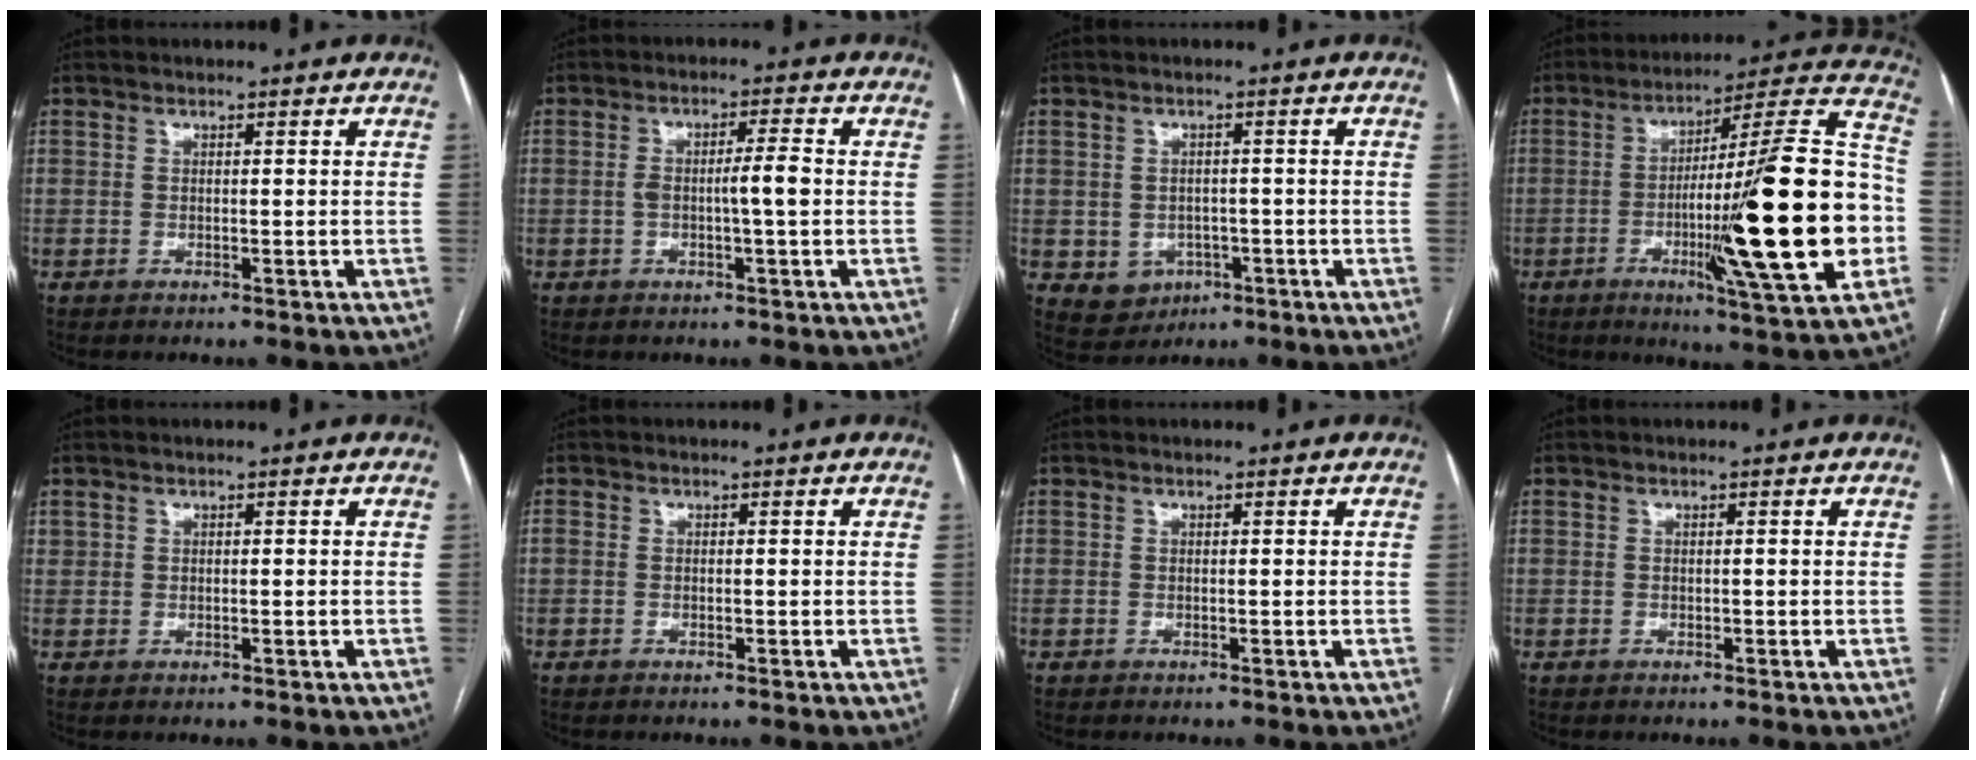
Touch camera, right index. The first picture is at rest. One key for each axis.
{"total": 4.4, "fx": -0.4, "fy": 0.2, "fz": 4.4, "tx": -0.079, "ty": 0.007, "tz": -0.005}
{"total": 5.3, "fx": -1.7, "fy": 4.7, "fz": 1.5, "tx": -0.020, "ty": 0.007, "tz": -0.013}
{"total": 27.3, "fx": -5.2, "fy": 0.6, "fz": 26.8, "tx": -0.361, "ty": -0.003, "tz": -0.090}
{"total": 0.8, "fx": 0.2, "fy": 0.5, "fz": 0.6, "tx": -0.019, "ty": 0.008, "tz": 0.011}
{"total": 0.6, "fx": -0.1, "fy": 0.3, "fz": 0.5, "tx": -0.014, "ty": 0.003, "tz": 0.000}
{"total": 0.0}
{"total": 0.0}